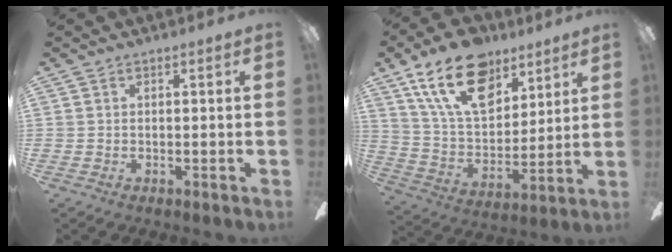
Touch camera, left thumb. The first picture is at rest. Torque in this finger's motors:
{"motor_torque": [0.76, 0.51, 1.72, -1.06, 0.10]}